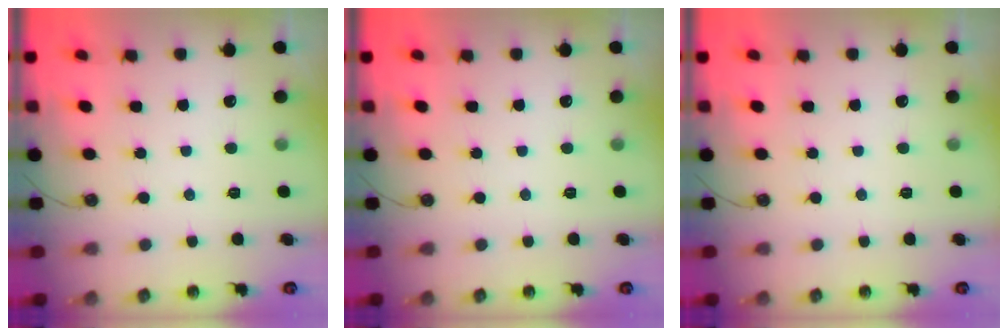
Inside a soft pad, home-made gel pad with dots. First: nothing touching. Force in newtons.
{"total": 0.0}
{"total": 0.0}